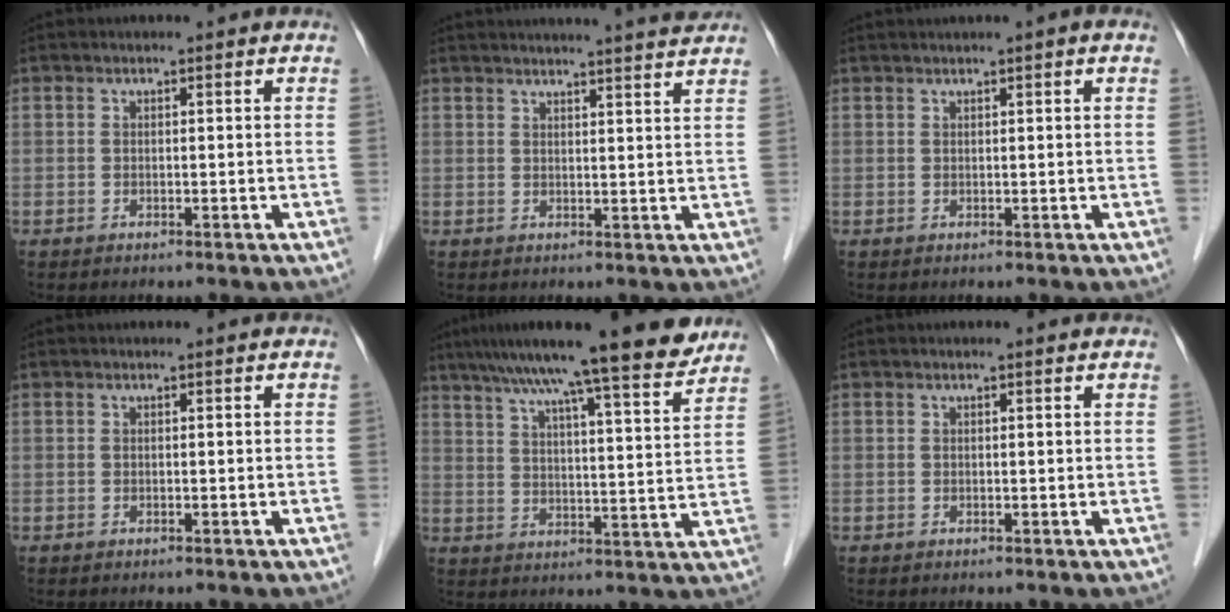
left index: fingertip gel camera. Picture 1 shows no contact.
{"total": 12.9, "force": [12.0, -0.8, 4.6], "torque": [-0.070, -0.008, 0.140]}
{"total": 1.9, "force": [1.3, -0.3, 1.4], "torque": [-0.026, 0.010, 0.024]}
{"total": 0.0}
{"total": 19.3, "force": [15.8, 0.7, 11.0], "torque": [-0.172, 0.015, 0.223]}
{"total": 0.7, "force": [0.6, 0.0, 0.4], "torque": [-0.013, 0.007, 0.012]}